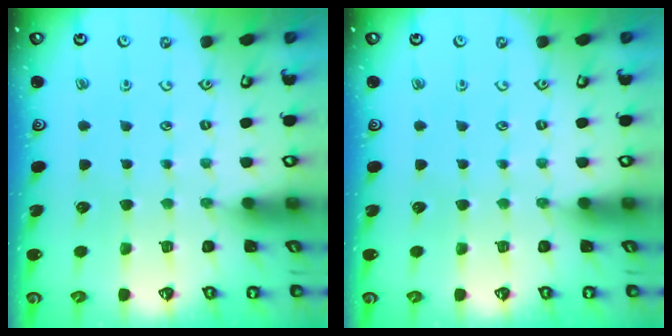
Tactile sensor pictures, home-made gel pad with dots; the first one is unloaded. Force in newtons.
{"total": 0.0}